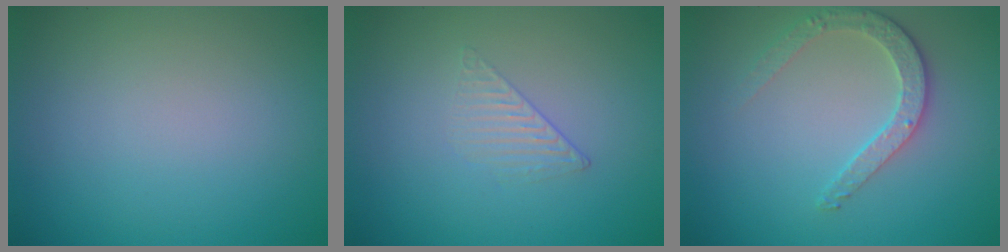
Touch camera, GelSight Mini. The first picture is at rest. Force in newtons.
{"total": 1.4, "press": 0.3, "slide": 1.4}
{"total": 2.8, "press": 2.5, "slide": 1.2}